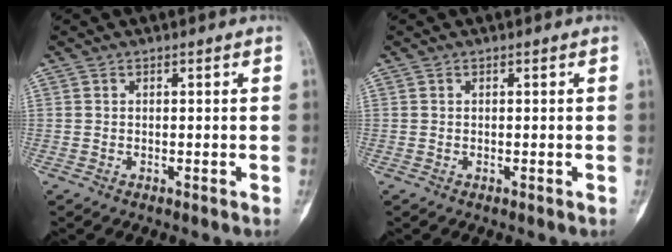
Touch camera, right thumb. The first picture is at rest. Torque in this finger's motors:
{"motor_torque": [0.14, -0.09, -0.16, -0.12, -0.03]}